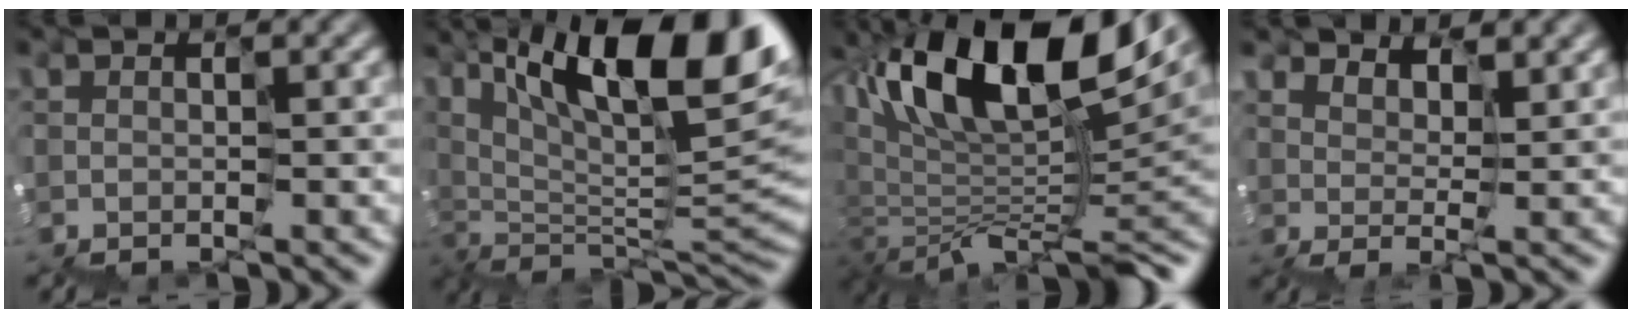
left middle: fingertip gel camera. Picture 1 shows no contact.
{"total": 12.9, "force": [6.3, 4.2, 10.5], "torque": [-0.159, 0.020, 0.128]}
{"total": 12.7, "force": [4.6, 3.5, 11.3], "torque": [-0.203, 0.029, 0.087]}
{"total": 2.4, "force": [2.4, -0.6, -0.3], "torque": [0.000, -0.004, 0.049]}